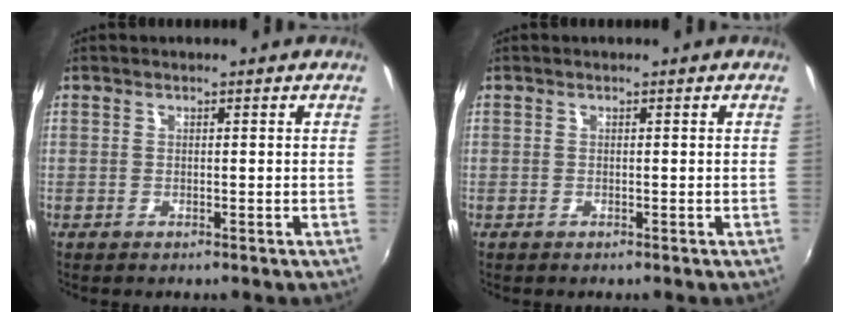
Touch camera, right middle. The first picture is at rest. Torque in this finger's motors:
{"motor_torque": [-0.16, -0.02, -0.01, -0.01]}